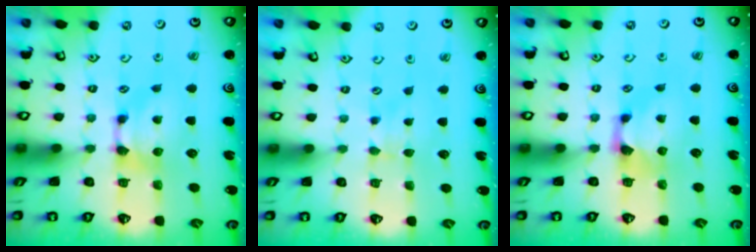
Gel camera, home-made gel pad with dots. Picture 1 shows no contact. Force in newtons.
{"total": 2.6, "press": 2.6, "slide": 0.4}
{"total": 0.6, "press": 0.0, "slide": 0.6}